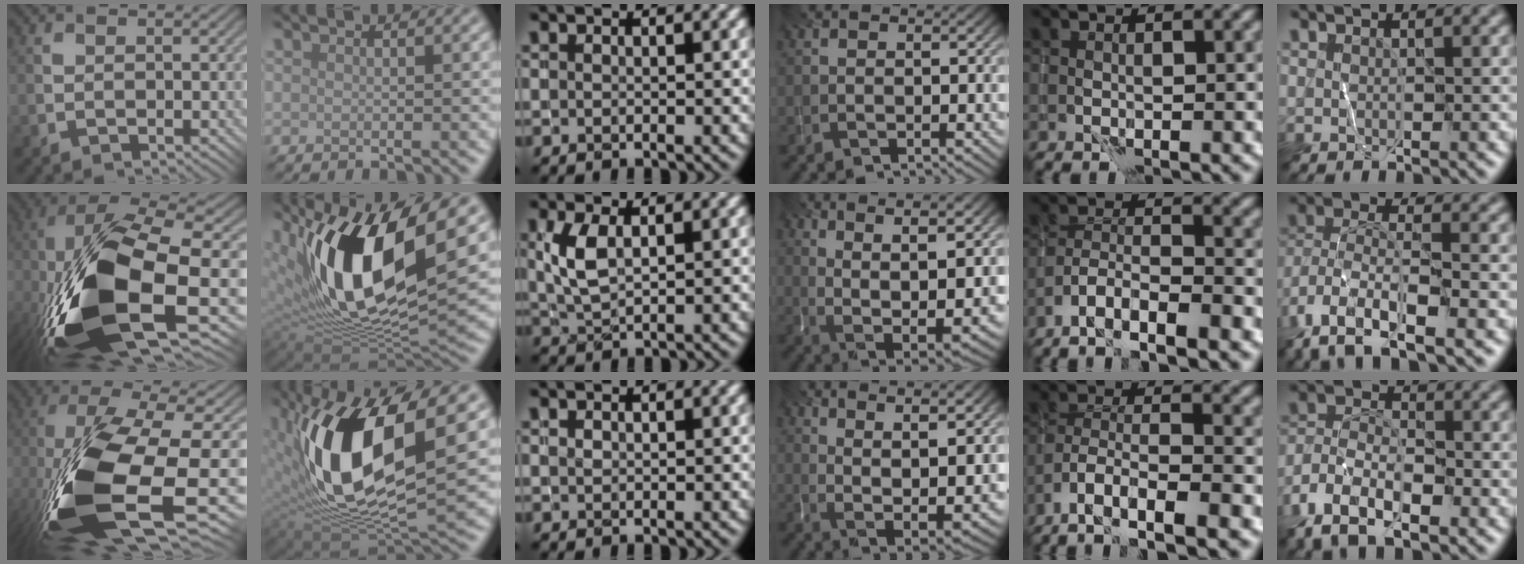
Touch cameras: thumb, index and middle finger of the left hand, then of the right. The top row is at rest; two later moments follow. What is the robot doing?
{"motion": "wrap", "object": "yarn"}